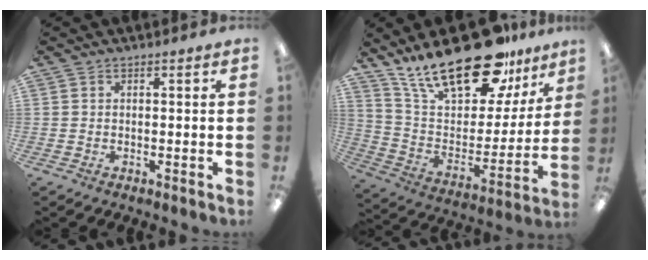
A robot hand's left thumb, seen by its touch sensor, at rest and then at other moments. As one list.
[{"total": 25.4, "force": [18.9, 9.7, 13.9], "torque": [-0.243, -0.121, 0.328]}]